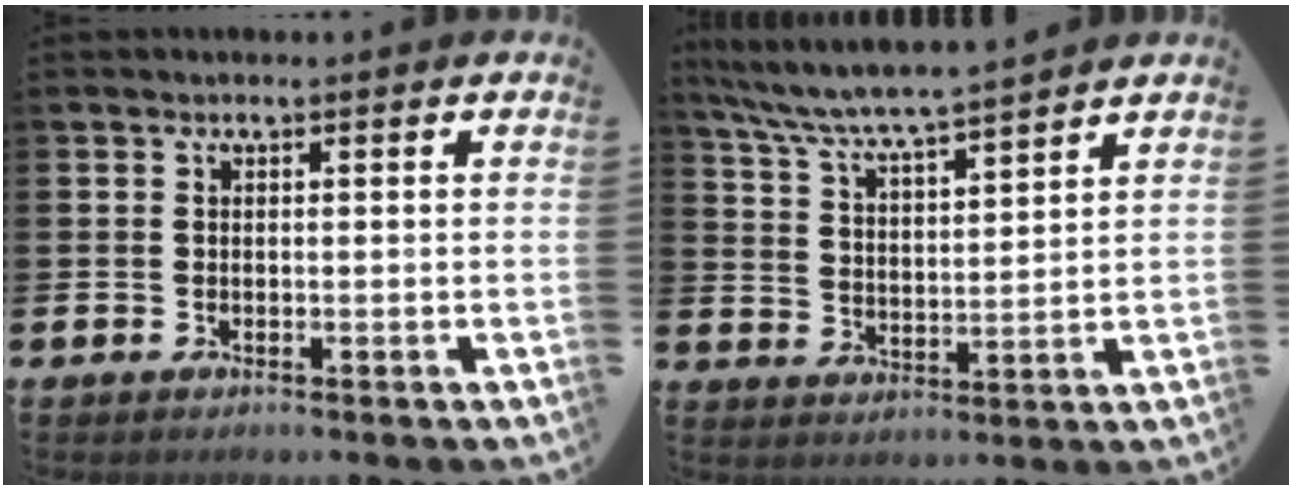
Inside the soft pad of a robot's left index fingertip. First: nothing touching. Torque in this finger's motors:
{"motor_torque": [0.14, -0.78, 0.88, 0.21]}